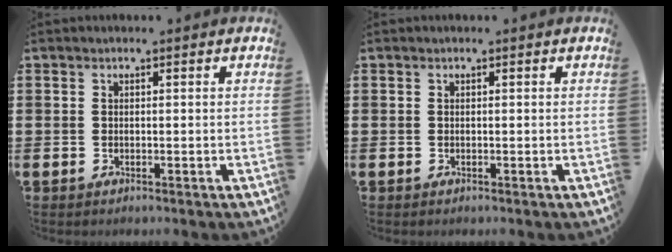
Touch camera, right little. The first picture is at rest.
{"total": 0.0}